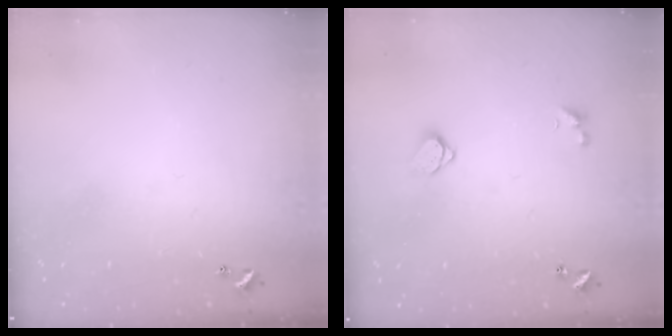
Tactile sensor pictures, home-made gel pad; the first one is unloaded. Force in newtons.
{"total": 1.5, "press": 1.5, "slide": 0.3}